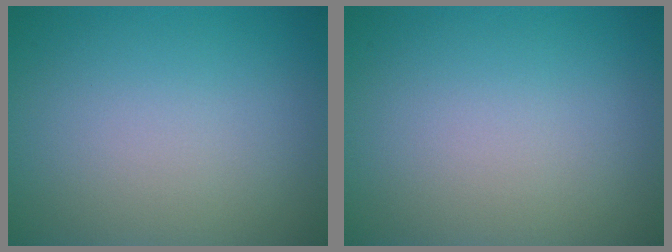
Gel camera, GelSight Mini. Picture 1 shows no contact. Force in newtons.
{"total": 0.0}